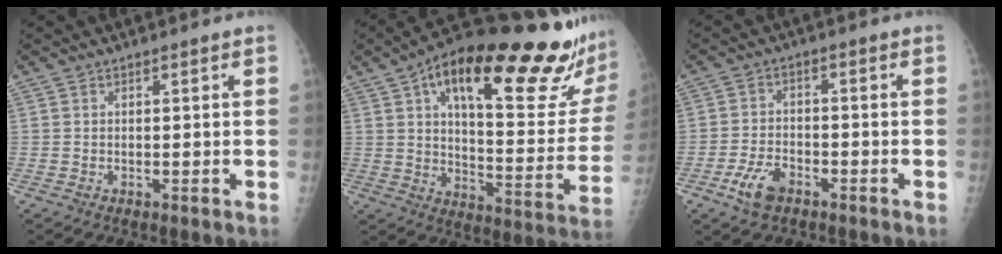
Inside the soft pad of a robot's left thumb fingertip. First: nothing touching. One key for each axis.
{"total": 29.8, "fx": 18.5, "fy": 8.0, "fz": 21.9, "tx": -0.288, "ty": -0.051, "tz": 0.267}
{"total": 5.9, "fx": -3.4, "fy": 3.3, "fz": 3.5, "tx": -0.069, "ty": 0.015, "tz": -0.062}